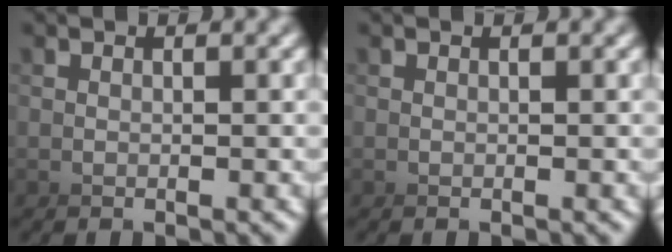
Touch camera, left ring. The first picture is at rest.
{"total": 0.0}